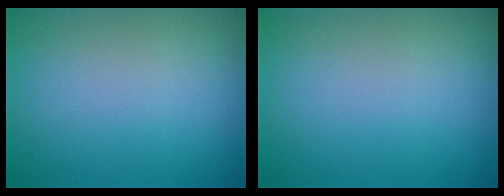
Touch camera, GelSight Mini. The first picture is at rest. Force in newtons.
{"total": 0.0}